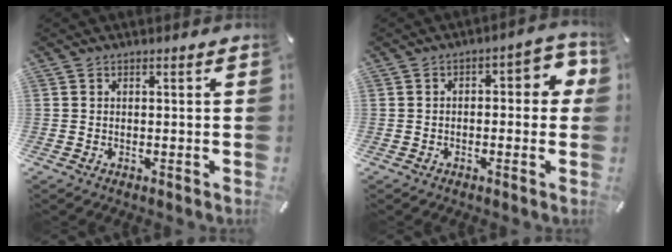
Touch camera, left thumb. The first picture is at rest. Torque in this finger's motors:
{"motor_torque": [0.14, 0.08, 0.31, 0.25, 0.02]}